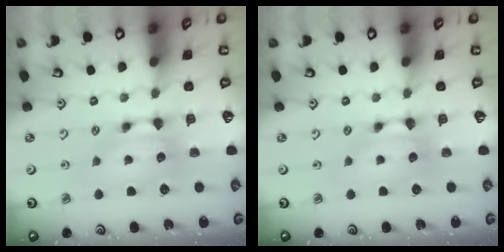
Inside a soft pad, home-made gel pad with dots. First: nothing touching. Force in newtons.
{"total": 0.0}